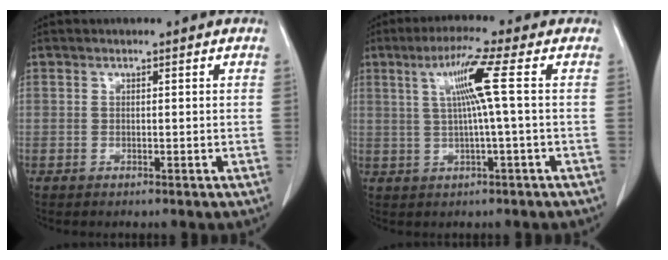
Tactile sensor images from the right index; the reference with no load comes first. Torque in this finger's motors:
{"motor_torque": [0.67, 0.03, 0.31, 0.06]}